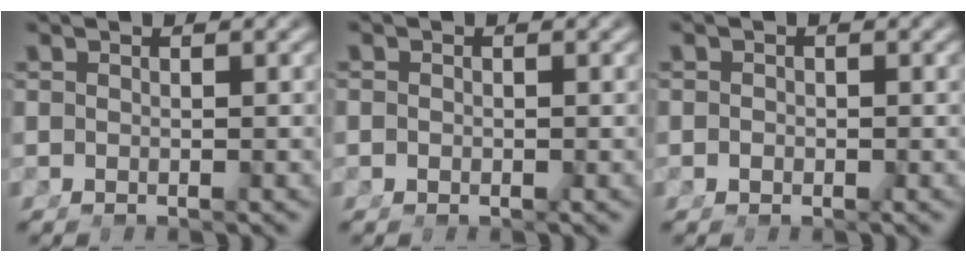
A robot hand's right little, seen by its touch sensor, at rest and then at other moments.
{"total": 0.5, "force": [-0.4, -0.1, 0.3], "torque": [-0.007, -0.009, -0.002]}
{"total": 0.6, "force": [-0.5, -0.2, 0.2], "torque": [-0.004, -0.008, -0.003]}